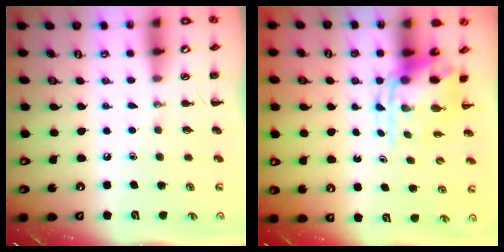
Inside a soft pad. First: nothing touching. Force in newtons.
{"total": 6.5, "press": 6.5, "slide": 1.0}